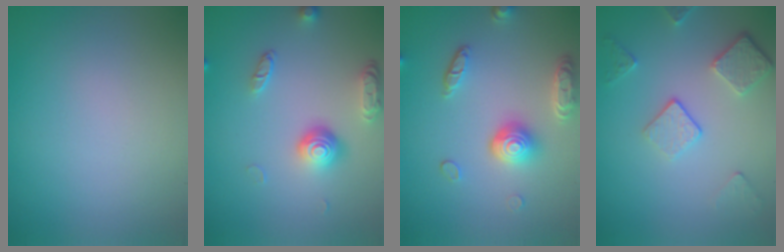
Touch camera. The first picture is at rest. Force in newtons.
{"total": 3.7, "press": 2.7, "slide": 2.5}
{"total": 4.6, "press": 3.7, "slide": 2.8}
{"total": 3.7, "press": 2.8, "slide": 2.4}